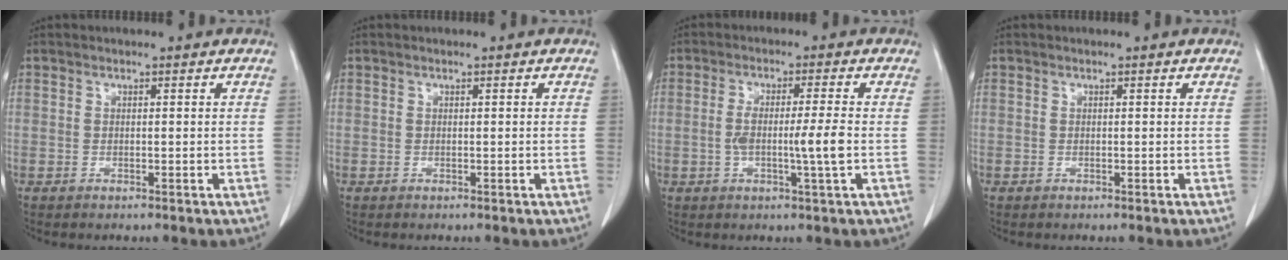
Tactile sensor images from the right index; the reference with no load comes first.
{"total": 0.0}
{"total": 5.9, "force": [-1.0, -0.4, 5.9], "torque": [-0.109, -0.002, -0.016]}
{"total": 0.0}